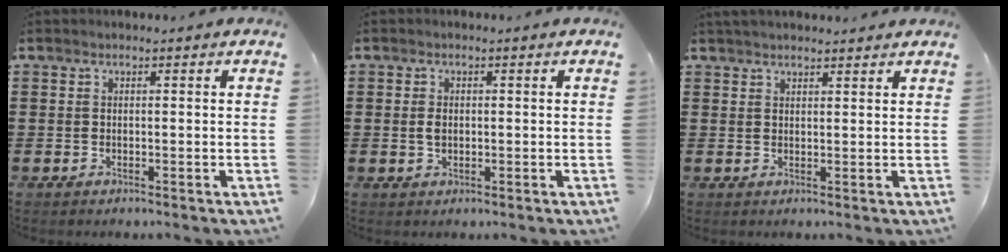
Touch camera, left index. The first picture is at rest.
{"total": 1.6, "force": [0.0, 1.0, 1.3], "torque": [-0.028, 0.004, -0.002]}
{"total": 1.9, "force": [1.8, 0.3, 0.4], "torque": [-0.012, 0.004, 0.036]}